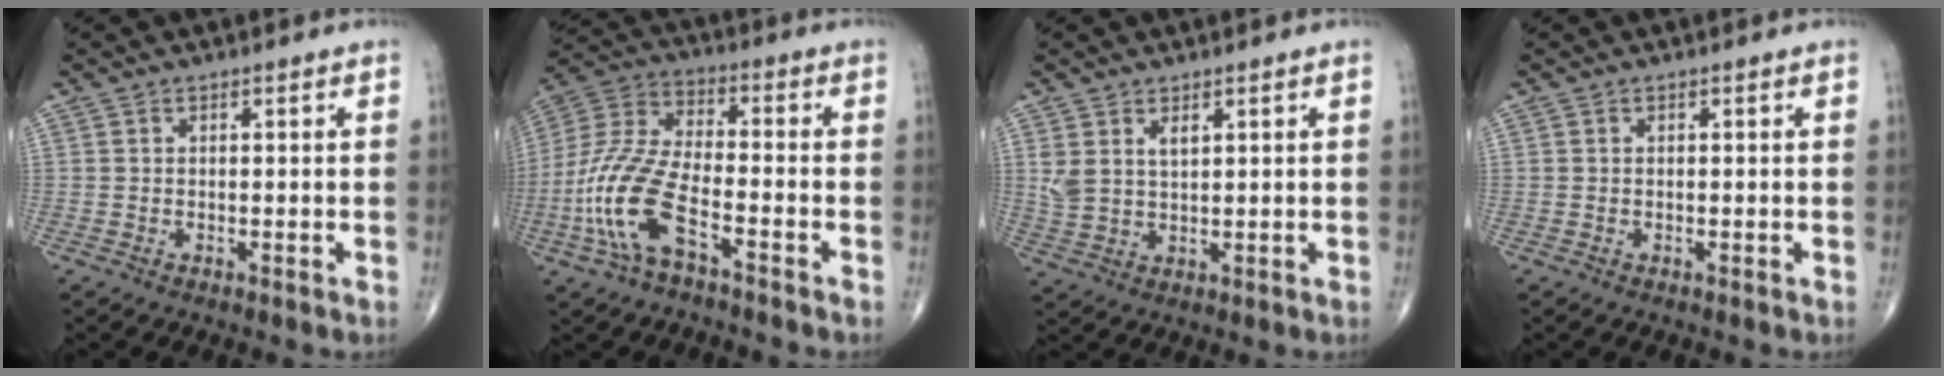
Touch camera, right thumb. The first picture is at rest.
{"total": 14.7, "force": [-6.1, 6.0, 11.9], "torque": [-0.266, 0.036, -0.120]}
{"total": 4.8, "force": [2.1, 2.7, 3.3], "torque": [-0.063, -0.008, 0.051]}
{"total": 0.0}